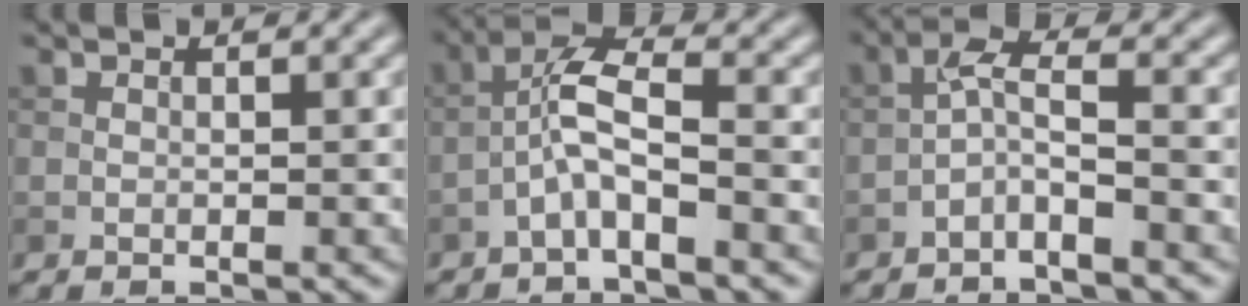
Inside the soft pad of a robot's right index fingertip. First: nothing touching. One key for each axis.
{"total": 4.0, "fx": -1.9, "fy": 1.0, "fz": 3.4, "tx": -0.072, "ty": 0.017, "tz": -0.043}
{"total": 2.8, "fx": -1.7, "fy": 0.5, "fz": 2.1, "tx": -0.045, "ty": 0.013, "tz": -0.040}